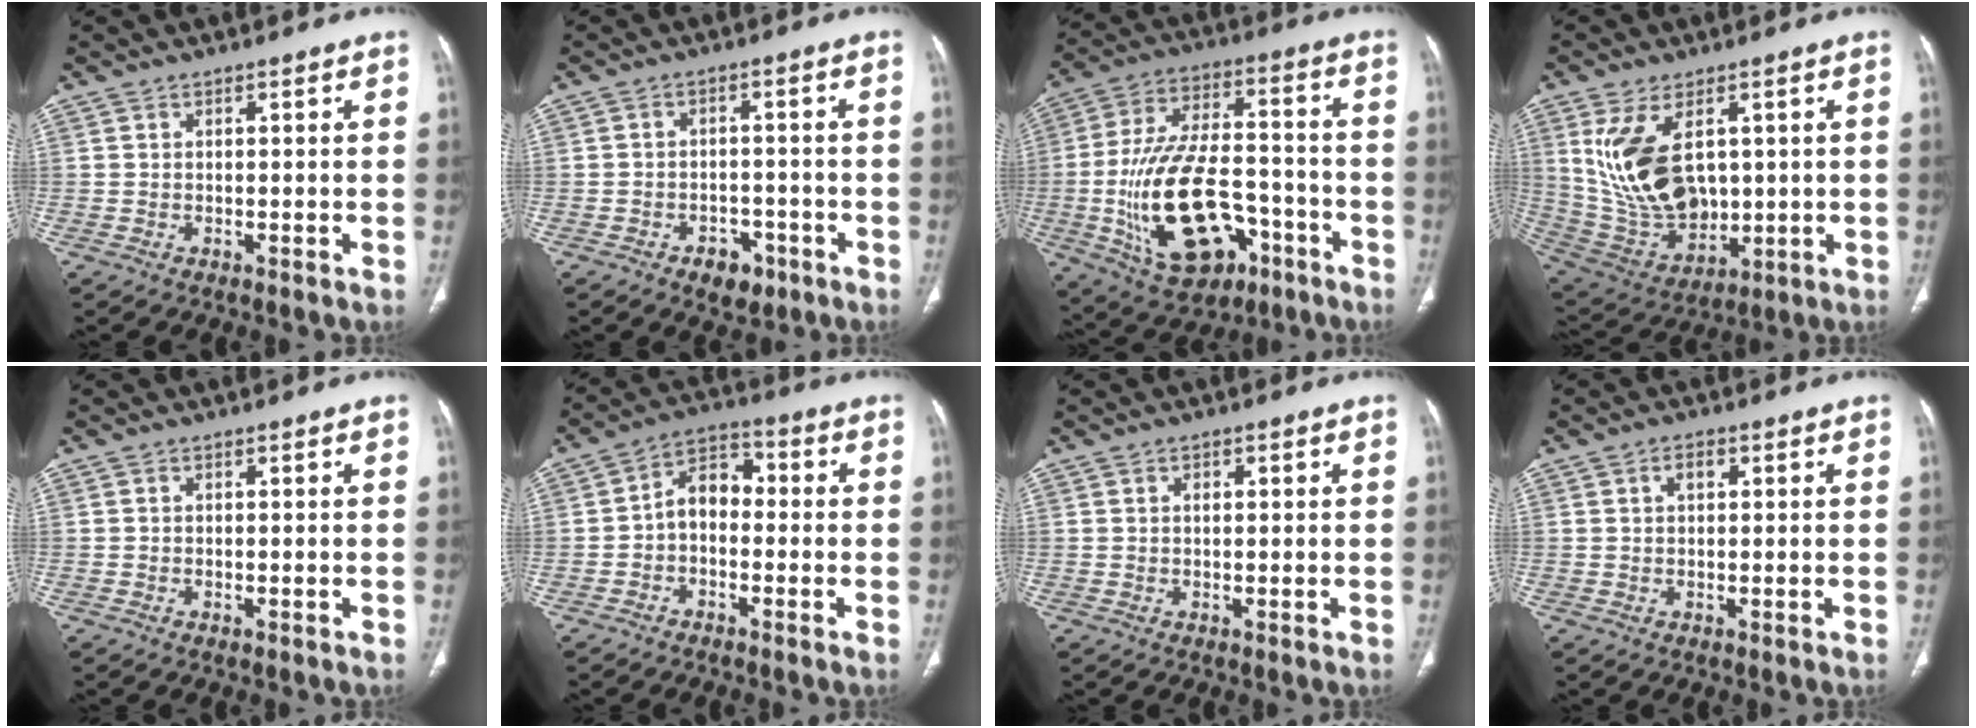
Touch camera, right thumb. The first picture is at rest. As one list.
[{"total": 5.2, "force": [-3.1, 3.4, 2.5], "torque": [-0.015, 0.020, -0.039]}, {"total": 22.6, "force": [-7.2, 12.9, 17.1], "torque": [-0.299, 0.037, -0.099]}, {"total": 16.0, "force": [3.9, 9.7, 12.2], "torque": [-0.220, -0.018, 0.102]}, {"total": 0.0}, {"total": 7.0, "force": [-1.0, 4.9, 4.9], "torque": [-0.063, 0.033, -0.033]}, {"total": 1.5, "force": [0.5, 0.8, 1.1], "torque": [-0.019, 0.002, 0.010]}, {"total": 2.4, "force": [0.8, 1.4, 1.7], "torque": [-0.028, 0.003, 0.014]}]